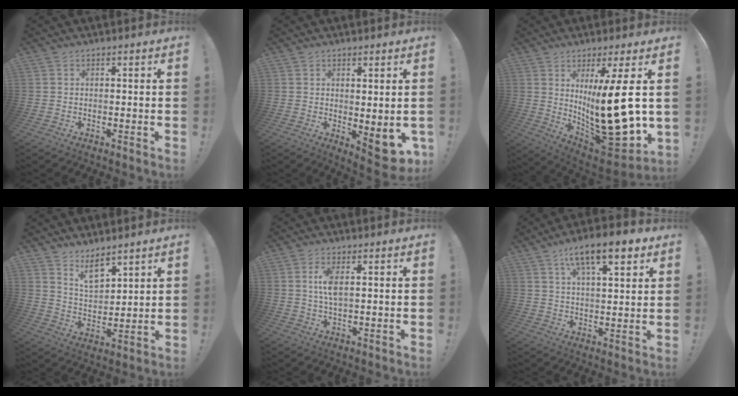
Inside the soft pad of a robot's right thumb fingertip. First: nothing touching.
{"total": 6.3, "force": [0.1, 1.3, 6.2], "torque": [-0.068, -0.023, 0.002]}
{"total": 21.8, "force": [3.3, 5.4, 20.9], "torque": [-0.344, -0.058, 0.053]}
{"total": 8.6, "force": [7.0, 3.8, 3.2], "torque": [-0.063, -0.048, 0.135]}
{"total": 5.0, "force": [1.1, 1.7, 4.6], "torque": [-0.089, -0.003, 0.014]}
{"total": 12.8, "force": [7.2, 4.0, 9.8], "torque": [-0.152, -0.027, 0.117]}